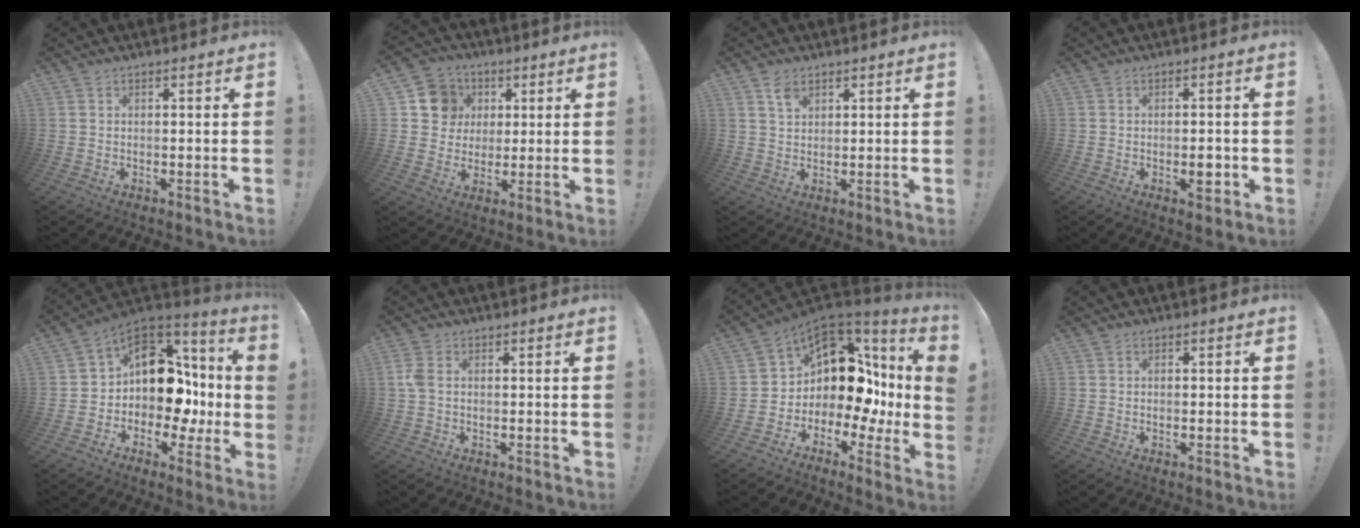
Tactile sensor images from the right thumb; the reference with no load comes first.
{"total": 11.1, "force": [2.8, 10.3, 2.8], "torque": [-0.027, -0.006, 0.059]}
{"total": 3.5, "force": [2.3, 2.0, 1.7], "torque": [-0.024, -0.011, 0.041]}
{"total": 3.7, "force": [-1.4, 1.5, 3.1], "torque": [-0.036, 0.006, -0.023]}
{"total": 16.5, "force": [1.2, 12.5, 10.6], "torque": [-0.137, -0.004, 0.031]}
{"total": 2.9, "force": [0.2, 1.6, 2.4], "torque": [-0.052, 0.004, 0.004]}
{"total": 12.2, "force": [3.3, 8.5, 8.0], "torque": [-0.113, -0.039, 0.066]}
{"total": 0.8, "force": [-0.6, 0.2, 0.6], "torque": [-0.018, 0.003, -0.008]}